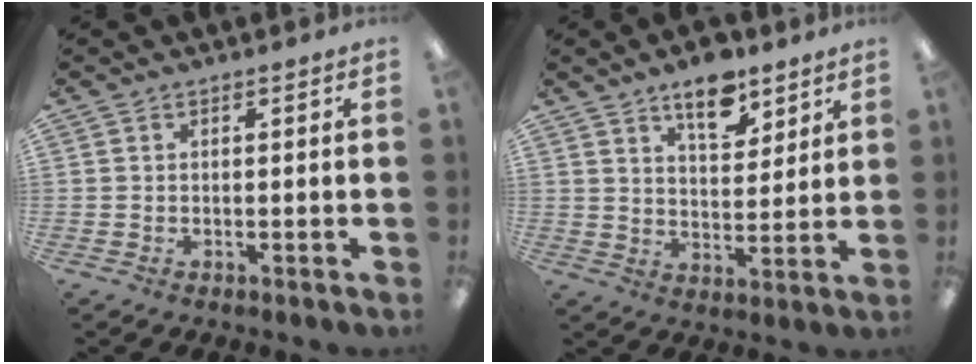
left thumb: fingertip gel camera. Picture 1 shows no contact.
{"total": 10.0, "force": [7.2, 4.6, 5.2], "torque": [-0.065, -0.040, 0.122]}